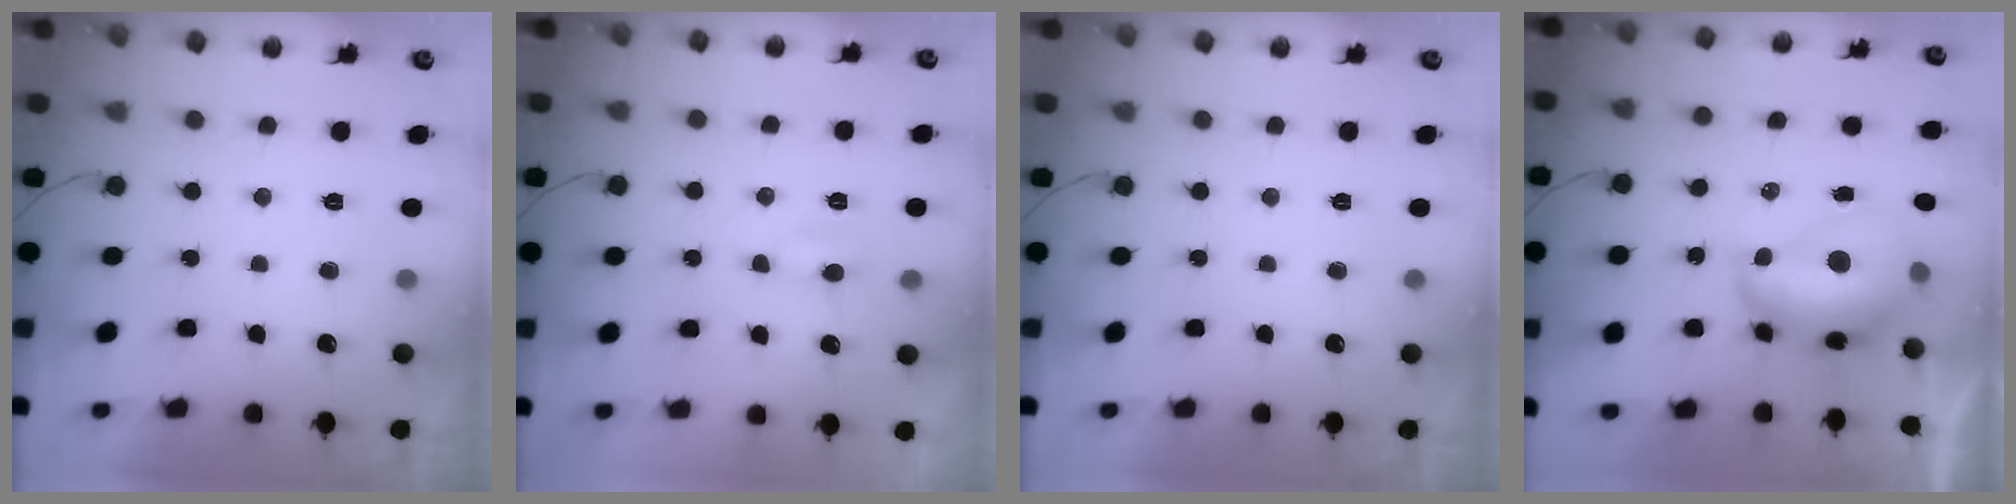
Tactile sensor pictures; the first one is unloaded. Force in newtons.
{"total": 3.5, "press": 3.5, "slide": 0.5}
{"total": 0.0}
{"total": 12.2, "press": 12.1, "slide": 1.6}